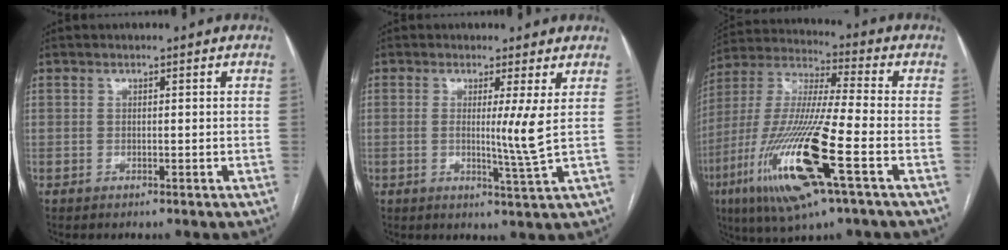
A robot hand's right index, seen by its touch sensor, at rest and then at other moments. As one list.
[{"total": 4.5, "force": [0.5, -1.5, 4.2], "torque": [-0.077, -0.015, 0.009]}, {"total": 20.6, "force": [-7.9, 1.6, 18.9], "torque": [-0.423, -0.034, -0.151]}]